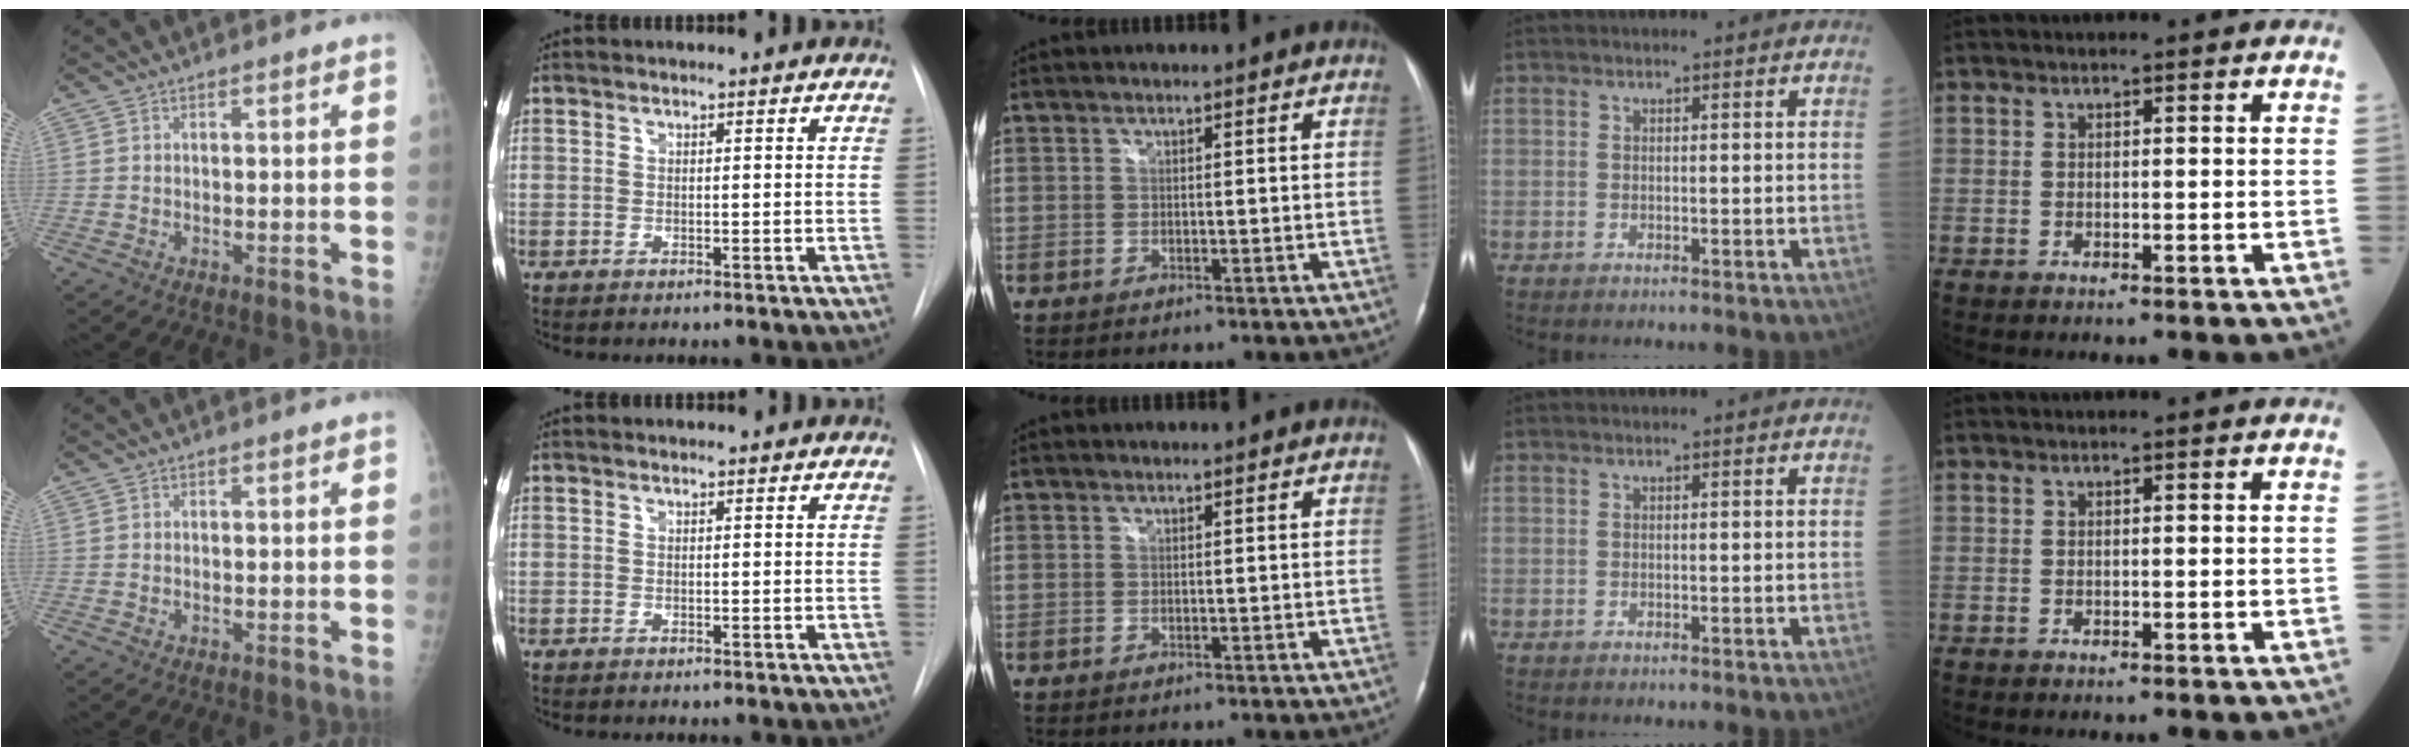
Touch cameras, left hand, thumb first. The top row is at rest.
{"index": {"total": 0.8, "force": [-0.8, 0.0, 0.0], "torque": [0.001, -0.006, -0.014]}}